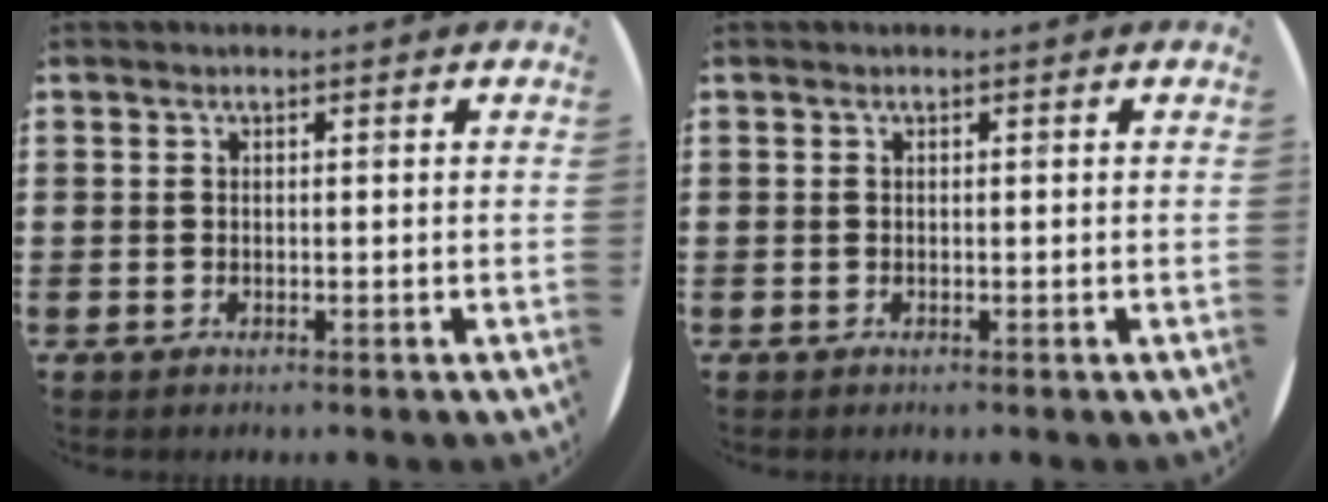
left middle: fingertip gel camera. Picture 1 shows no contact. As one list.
[{"total": 0.0}]